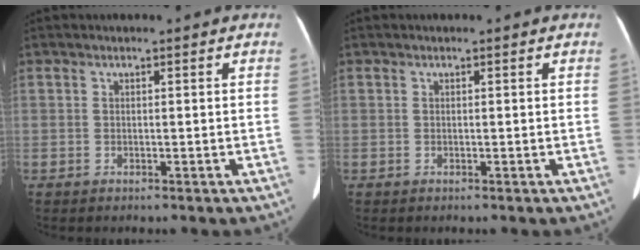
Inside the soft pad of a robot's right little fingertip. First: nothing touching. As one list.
[{"total": 0.0}]